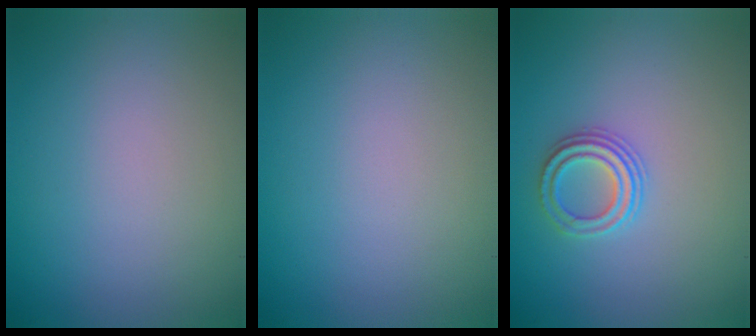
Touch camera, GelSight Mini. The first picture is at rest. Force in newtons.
{"total": 0.0}
{"total": 2.3, "press": 2.2, "slide": 0.8}